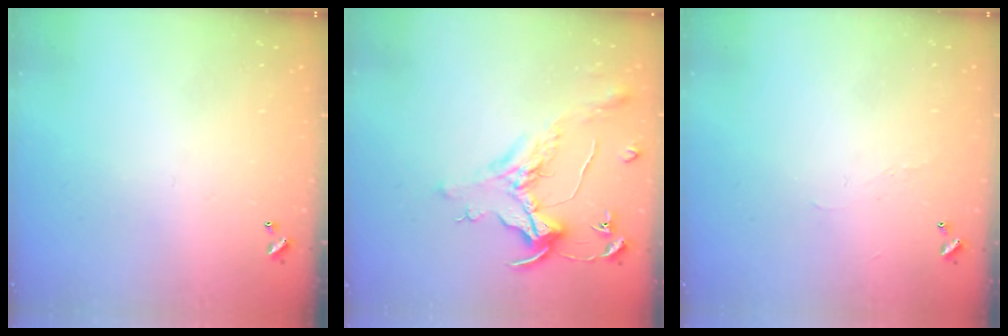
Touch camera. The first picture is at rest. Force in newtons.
{"total": 1.6, "press": 1.4, "slide": 0.7}
{"total": 0.9, "press": 0.7, "slide": 0.6}